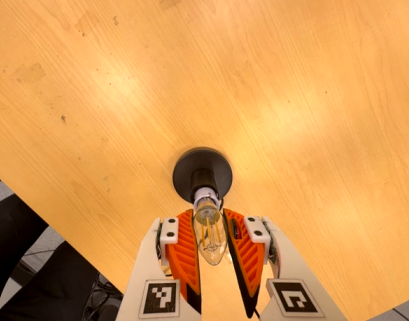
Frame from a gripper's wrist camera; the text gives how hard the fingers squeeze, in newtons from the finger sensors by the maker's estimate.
{"total": 12.0, "left": 11.3, "right": 12.7}